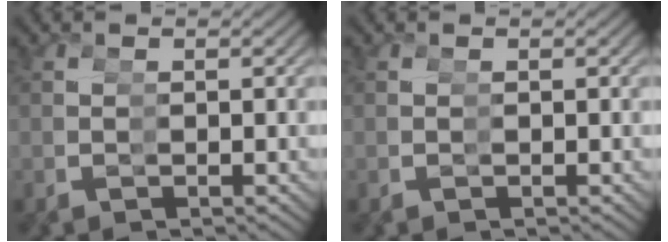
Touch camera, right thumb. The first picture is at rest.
{"total": 0.0}